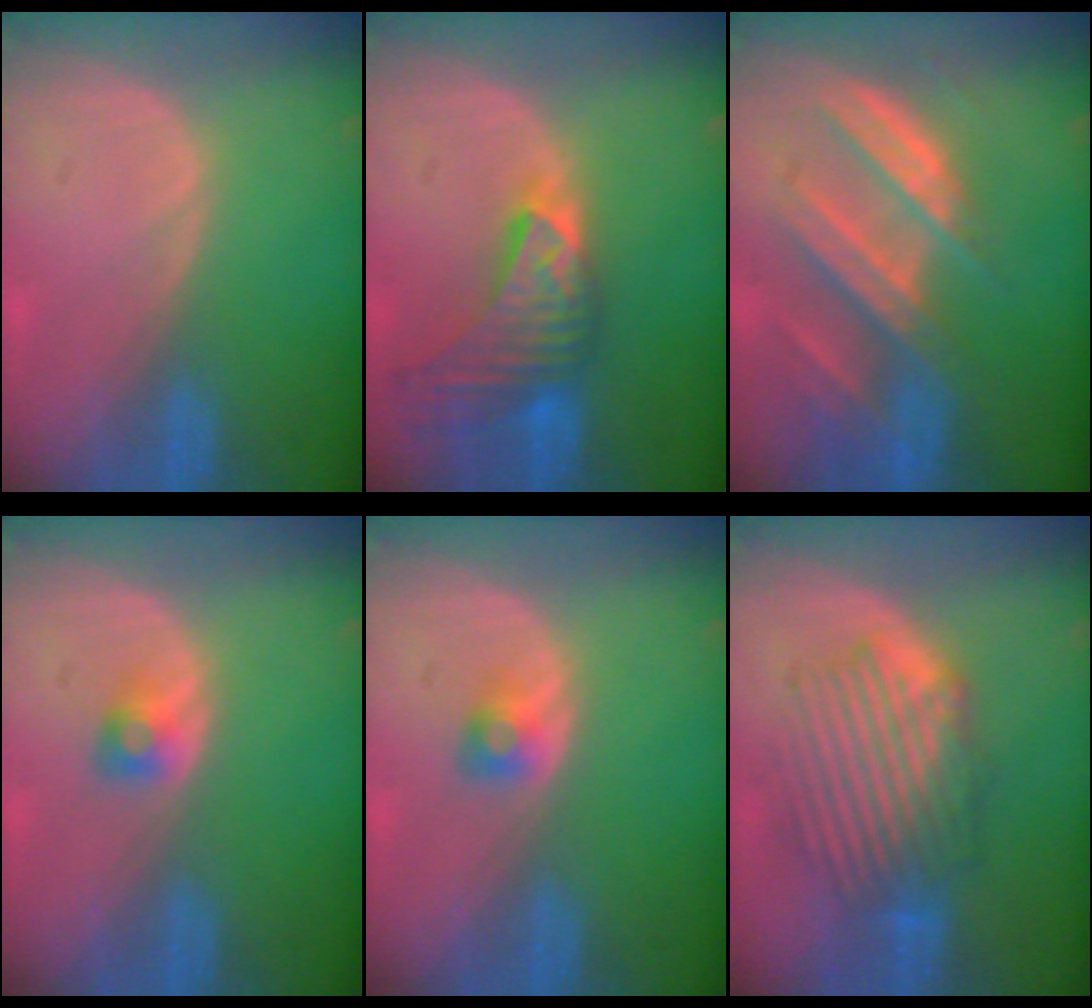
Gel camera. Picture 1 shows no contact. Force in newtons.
{"total": 9.0, "press": 8.1, "slide": 3.9}
{"total": 8.8, "press": 8.0, "slide": 3.6}
{"total": 2.2, "press": 2.1, "slide": 0.3}
{"total": 2.2, "press": 2.1, "slide": 0.3}
{"total": 8.5, "press": 8.3, "slide": 2.0}